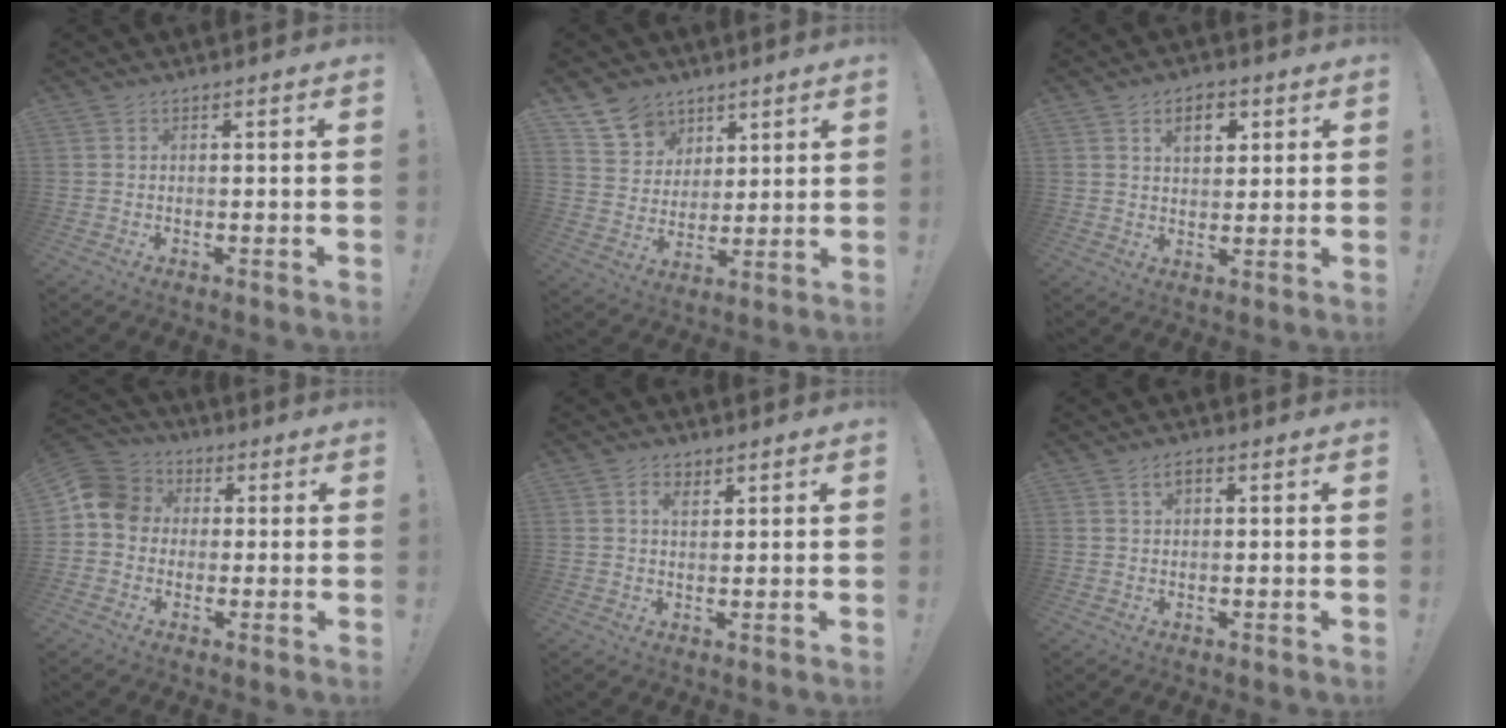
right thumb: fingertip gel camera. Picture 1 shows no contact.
{"total": 10.7, "force": [7.1, 7.8, 2.2], "torque": [-0.043, -0.049, 0.143]}
{"total": 7.2, "force": [3.3, 4.4, 4.6], "torque": [-0.061, -0.003, 0.055]}
{"total": 9.8, "force": [0.9, 8.7, 4.5], "torque": [-0.073, 0.018, 0.025]}
{"total": 3.0, "force": [1.6, 1.5, 1.9], "torque": [-0.018, -0.009, 0.025]}
{"total": 2.6, "force": [1.1, 1.2, 2.0], "torque": [-0.033, 0.003, 0.017]}